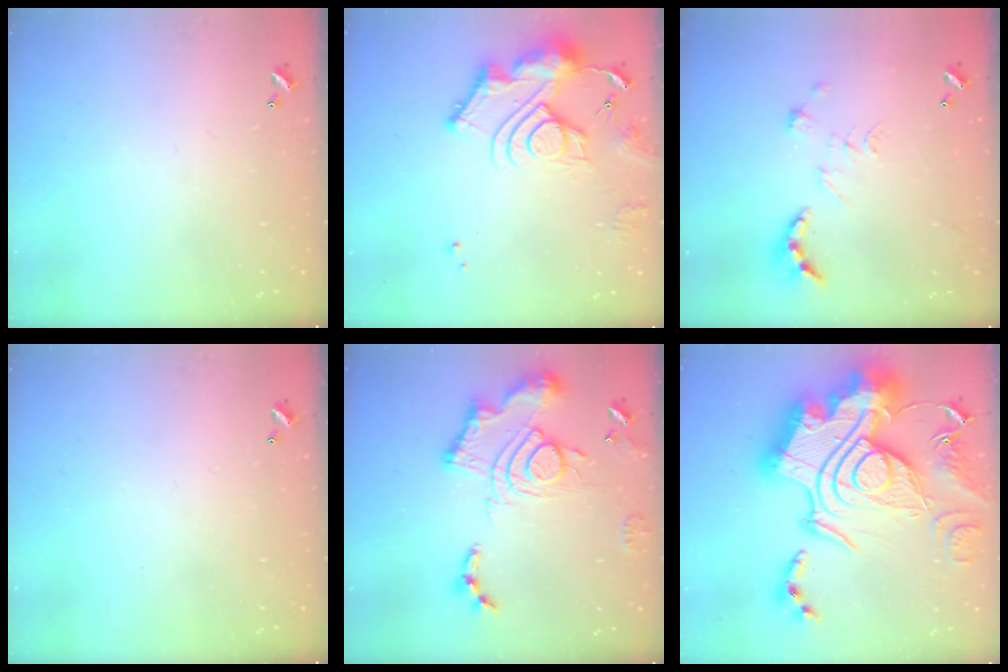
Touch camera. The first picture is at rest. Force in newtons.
{"total": 14.0, "press": 13.9, "slide": 1.0}
{"total": 2.4, "press": 1.9, "slide": 1.5}
{"total": 0.0}
{"total": 18.1, "press": 18.0, "slide": 1.5}
{"total": 0.8, "press": 0.8, "slide": 0.0}